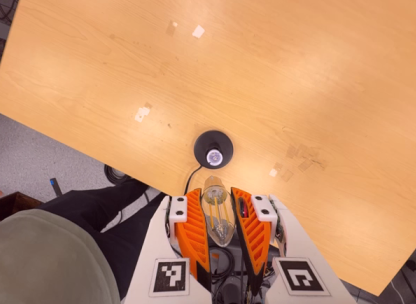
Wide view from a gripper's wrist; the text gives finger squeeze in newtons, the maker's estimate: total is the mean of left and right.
{"total": 20.3, "left": 22.4, "right": 18.2}